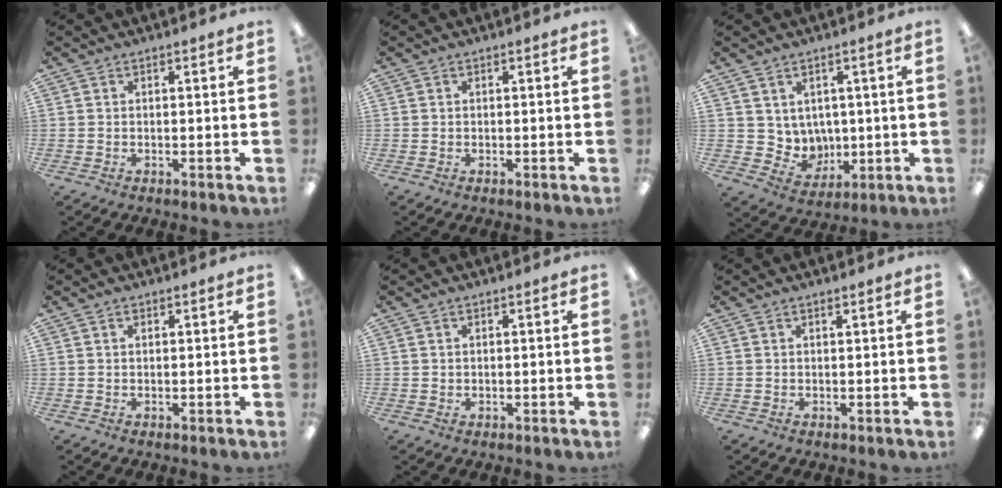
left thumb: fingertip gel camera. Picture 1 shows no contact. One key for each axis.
{"total": 0.0}
{"total": 6.2, "fx": 3.9, "fy": 4.9, "fz": 0.0, "tx": -0.023, "ty": -0.027, "tz": 0.081}
{"total": 0.9, "fx": 0.5, "fy": 0.5, "fz": 0.5, "tx": -0.012, "ty": 0.003, "tz": 0.009}
{"total": 0.7, "fx": 0.4, "fy": 0.5, "fz": 0.2, "tx": -0.004, "ty": 0.005, "tz": 0.006}
{"total": 0.8, "fx": 0.6, "fy": 0.1, "fz": 0.5, "tx": -0.010, "ty": 0.001, "tz": 0.010}